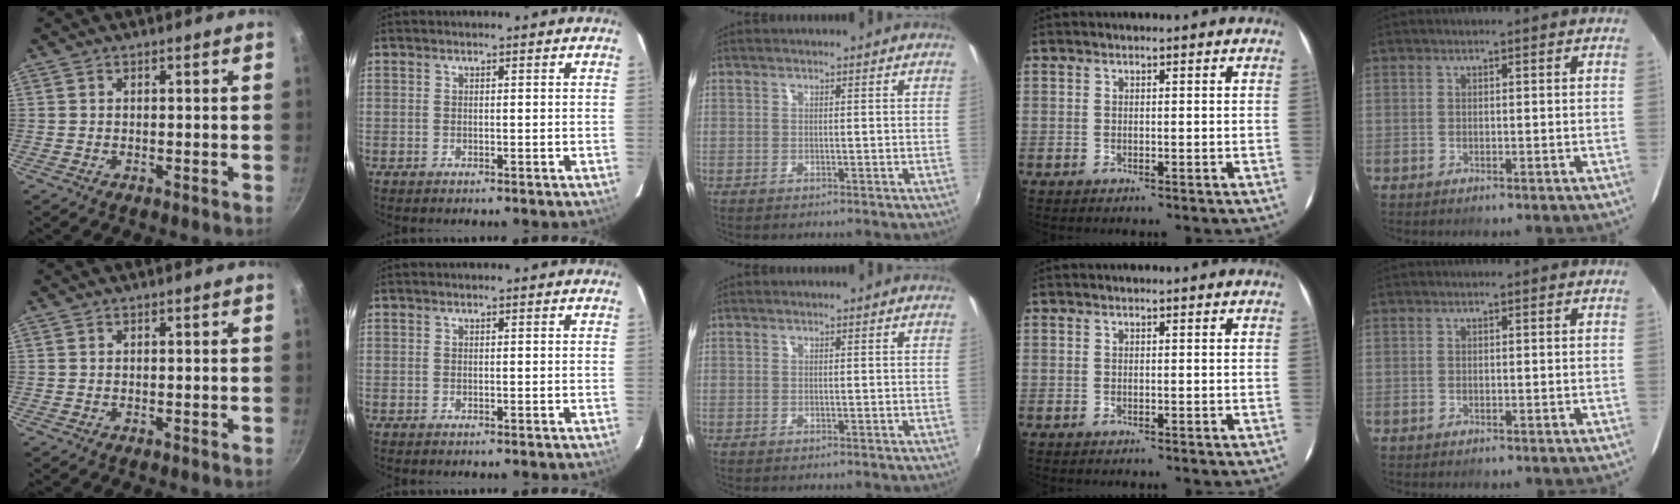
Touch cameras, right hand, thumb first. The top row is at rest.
{}